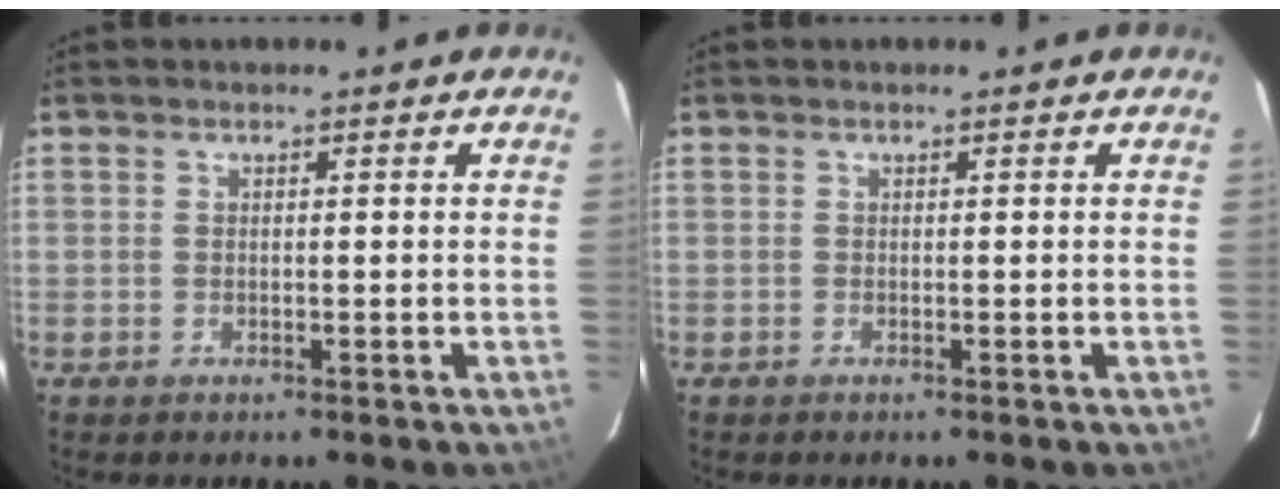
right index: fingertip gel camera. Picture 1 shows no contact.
{"total": 0.0}